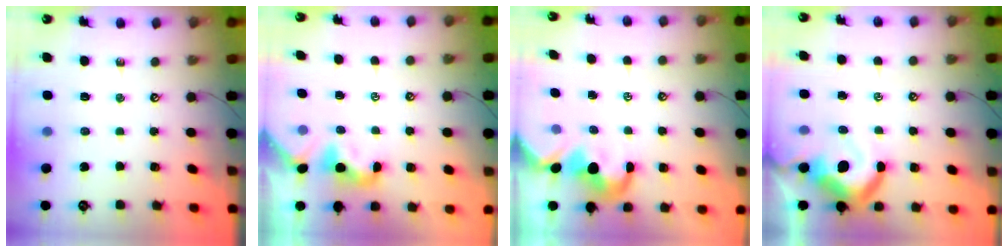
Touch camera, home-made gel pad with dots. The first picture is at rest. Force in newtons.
{"total": 2.0, "press": 1.9, "slide": 0.5}
{"total": 3.0, "press": 2.8, "slide": 1.1}
{"total": 11.3, "press": 11.2, "slide": 1.9}